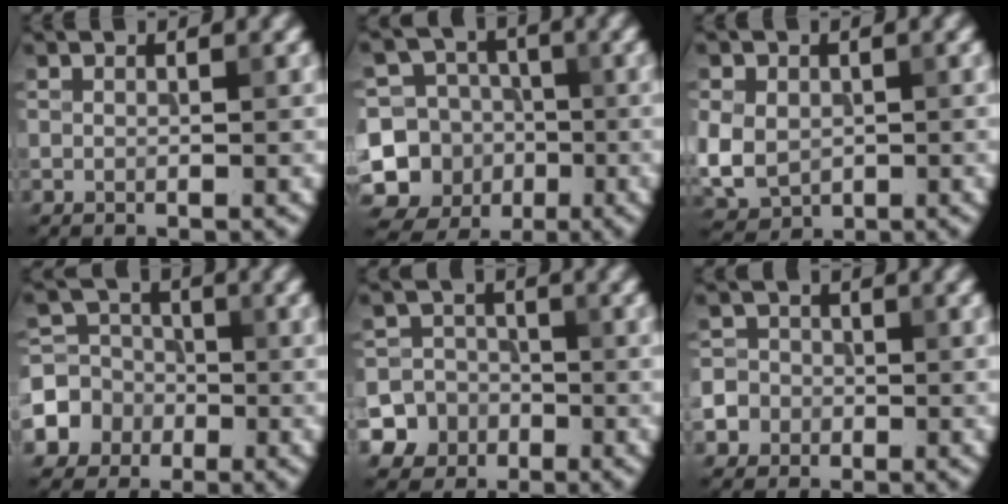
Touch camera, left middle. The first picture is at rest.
{"total": 14.4, "force": [-4.1, 13.5, 3.1], "torque": [-0.090, -0.008, -0.077]}
{"total": 6.0, "force": [-0.2, 5.1, 3.2], "torque": [-0.079, -0.001, -0.008]}
{"total": 5.2, "force": [-1.7, 4.8, 1.2], "torque": [-0.009, 0.007, -0.054]}
{"total": 8.3, "force": [-3.9, 7.3, 0.9], "torque": [-0.020, -0.014, -0.089]}
{"total": 5.9, "force": [-2.4, 5.2, 1.2], "torque": [-0.015, 0.000, -0.068]}